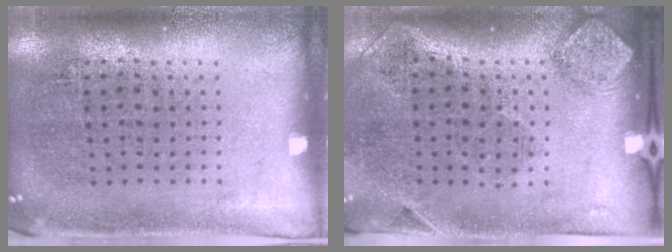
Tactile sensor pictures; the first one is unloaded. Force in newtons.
{"total": 1.9, "press": 1.1, "slide": 1.6}